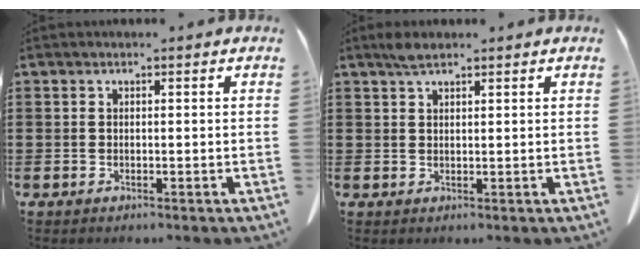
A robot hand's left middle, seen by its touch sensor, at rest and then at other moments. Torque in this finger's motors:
{"motor_torque": [0.17, 0.16, 0.00, 0.04]}